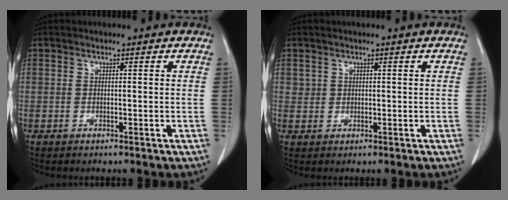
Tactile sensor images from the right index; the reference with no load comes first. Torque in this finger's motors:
{"motor_torque": [0.05, 0.02, 0.02, 0.01]}